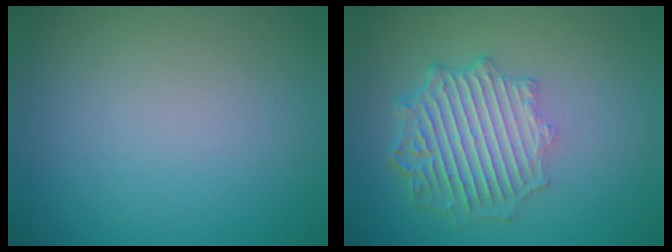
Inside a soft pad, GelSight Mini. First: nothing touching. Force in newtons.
{"total": 6.4, "press": 4.9, "slide": 4.2}